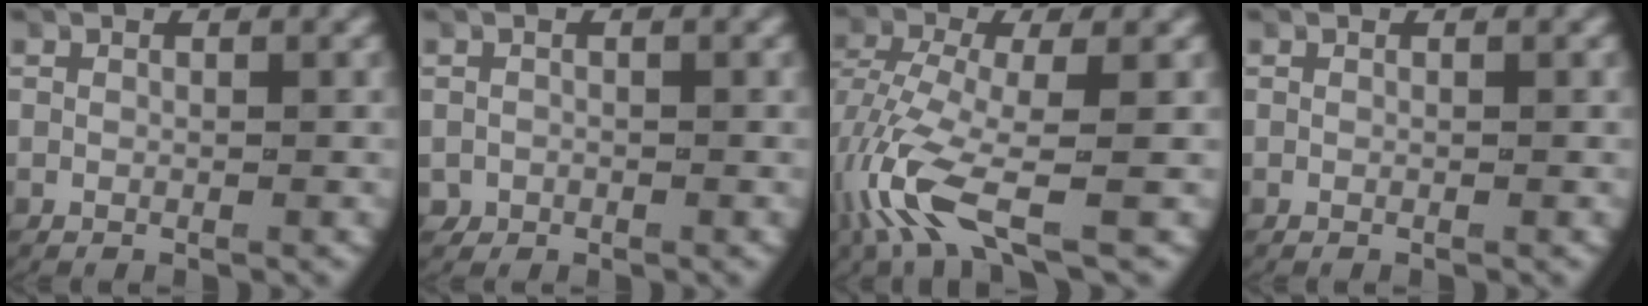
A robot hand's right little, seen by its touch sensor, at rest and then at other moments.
{"total": 1.7, "force": [-0.4, 1.7, 0.1], "torque": [-0.013, -0.014, 0.000]}
{"total": 5.5, "force": [-1.7, 2.3, 4.7], "torque": [-0.121, -0.033, -0.019]}
{"total": 0.0}